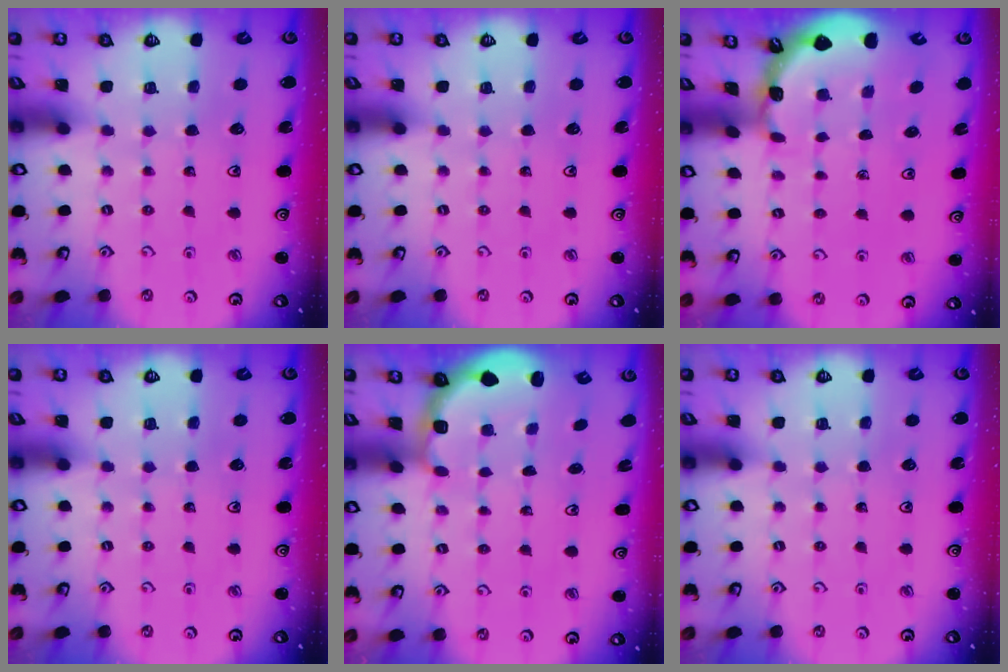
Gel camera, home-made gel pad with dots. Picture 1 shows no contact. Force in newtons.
{"total": 0.0}
{"total": 1.7, "press": 1.6, "slide": 0.1}
{"total": 0.0}
{"total": 2.3, "press": 2.1, "slide": 1.0}
{"total": 0.0}